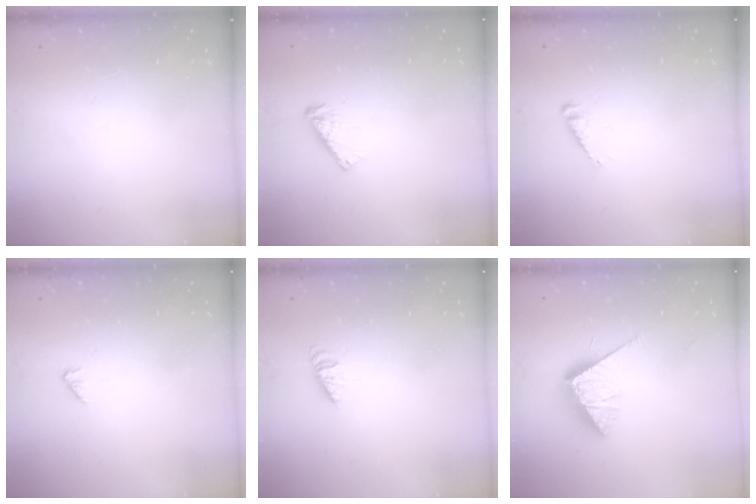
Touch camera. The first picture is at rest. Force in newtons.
{"total": 4.7, "press": 4.7, "slide": 0.3}
{"total": 3.5, "press": 3.5, "slide": 0.5}
{"total": 0.0}
{"total": 1.3, "press": 1.3, "slide": 0.2}
{"total": 10.8, "press": 10.8, "slide": 0.2}